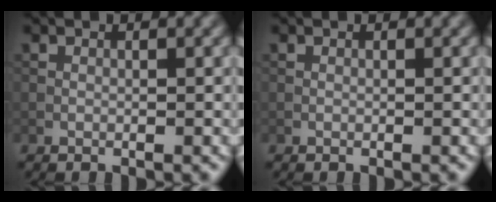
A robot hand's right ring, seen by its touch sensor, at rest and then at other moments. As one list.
[{"total": 0.0}]